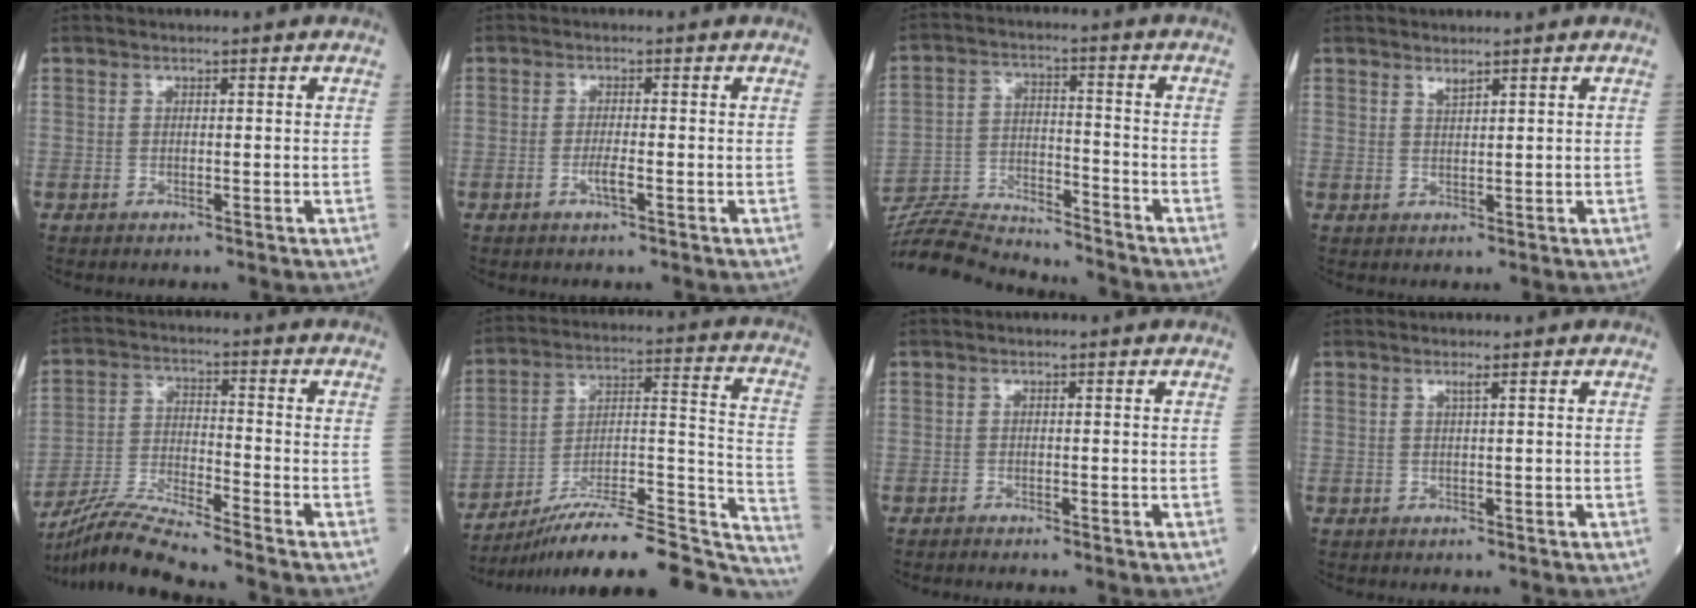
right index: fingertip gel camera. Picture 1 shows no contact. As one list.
[{"total": 1.8, "force": [-0.7, -0.1, 1.7], "torque": [-0.035, -0.001, -0.013]}, {"total": 15.5, "force": [-15.2, 0.9, 3.2], "torque": [-0.063, 0.013, -0.250]}, {"total": 1.1, "force": [1.0, -0.1, 0.5], "torque": [-0.011, -0.005, 0.023]}, {"total": 10.7, "force": [-9.9, -1.7, 3.8], "torque": [-0.077, -0.015, -0.185]}, {"total": 27.7, "force": [-24.1, 3.6, 13.2], "torque": [-0.132, 0.016, -0.355]}, {"total": 1.0, "force": [-0.9, -0.1, 0.5], "torque": [-0.009, 0.000, -0.011]}, {"total": 0.7, "force": [0.4, -0.3, 0.6], "torque": [-0.019, -0.002, 0.013]}]